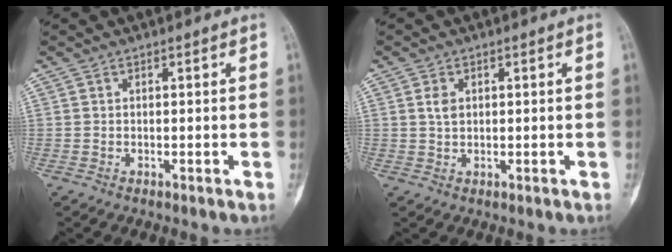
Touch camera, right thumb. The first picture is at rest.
{"total": 2.2, "force": [0.7, 1.5, 1.5], "torque": [-0.025, -0.001, 0.014]}